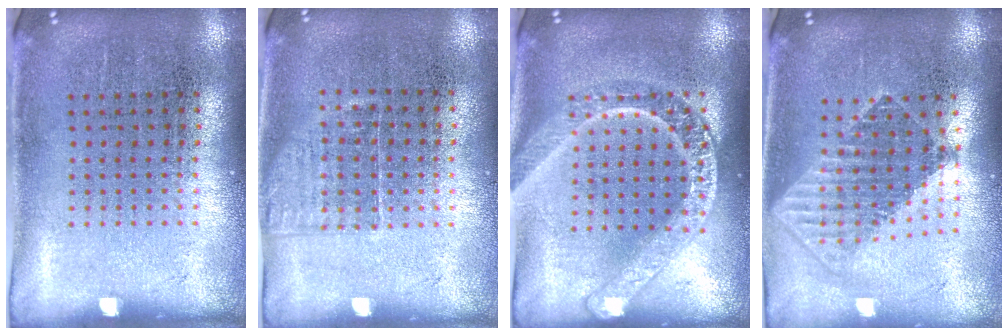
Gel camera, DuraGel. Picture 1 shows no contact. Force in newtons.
{"total": 1.2, "press": 1.0, "slide": 0.7}
{"total": 2.3, "press": 2.3, "slide": 0.2}
{"total": 1.7, "press": 1.4, "slide": 1.1}